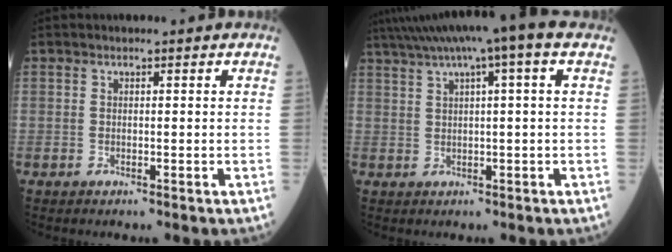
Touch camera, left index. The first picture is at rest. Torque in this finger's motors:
{"motor_torque": [0.29, -1.55, 0.14, 0.17]}